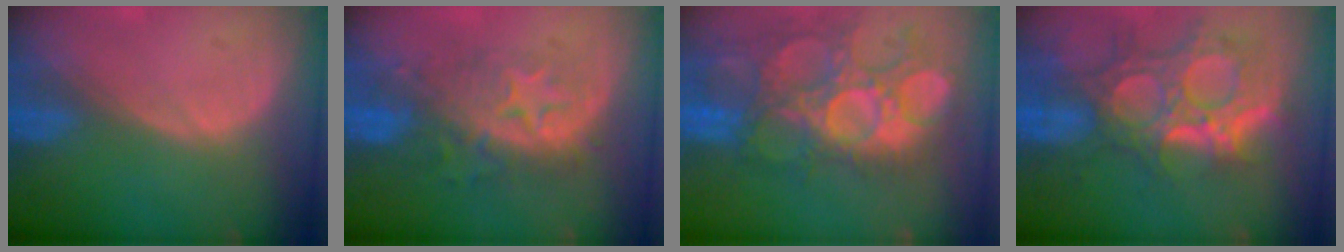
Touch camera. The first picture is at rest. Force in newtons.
{"total": 8.3, "press": 8.0, "slide": 2.2}
{"total": 13.1, "press": 12.1, "slide": 5.0}
{"total": 12.8, "press": 11.0, "slide": 6.5}